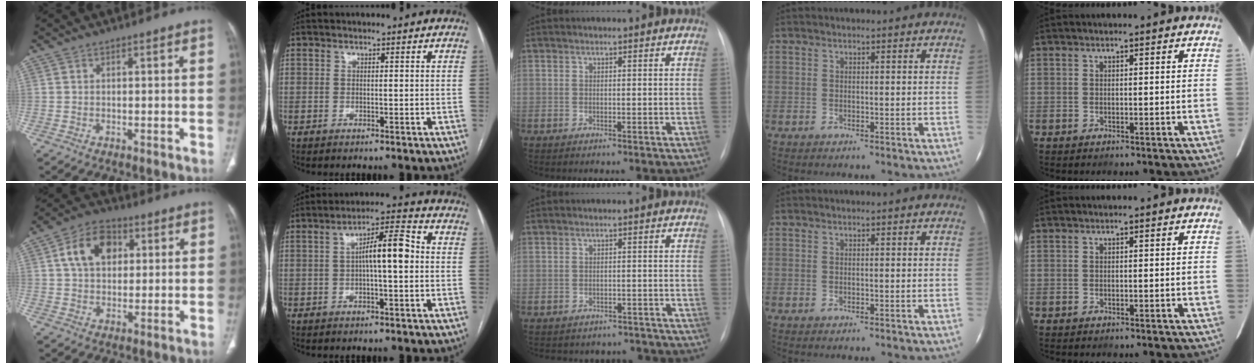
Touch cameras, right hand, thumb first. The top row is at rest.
{"thumb": {"total": 10.3, "force": [2.8, 7.2, 6.7], "torque": [-0.097, 0.008, 0.044]}, "index": {"total": 7.5, "force": [0.1, 1.4, 7.4], "torque": [-0.127, 0.023, -0.001]}, "middle": {"total": 7.5, "force": [-6.8, 3.3, 0.2], "torque": [0.000, 0.021, -0.072]}}